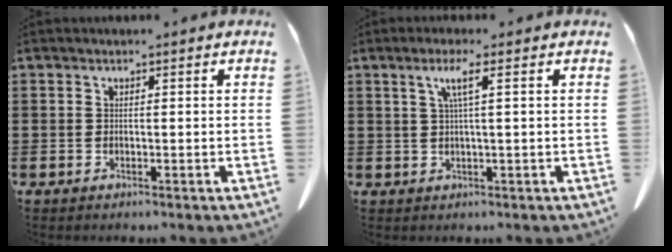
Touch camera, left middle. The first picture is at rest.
{"total": 3.6, "force": [1.2, -0.2, 3.4], "torque": [-0.069, -0.001, 0.018]}